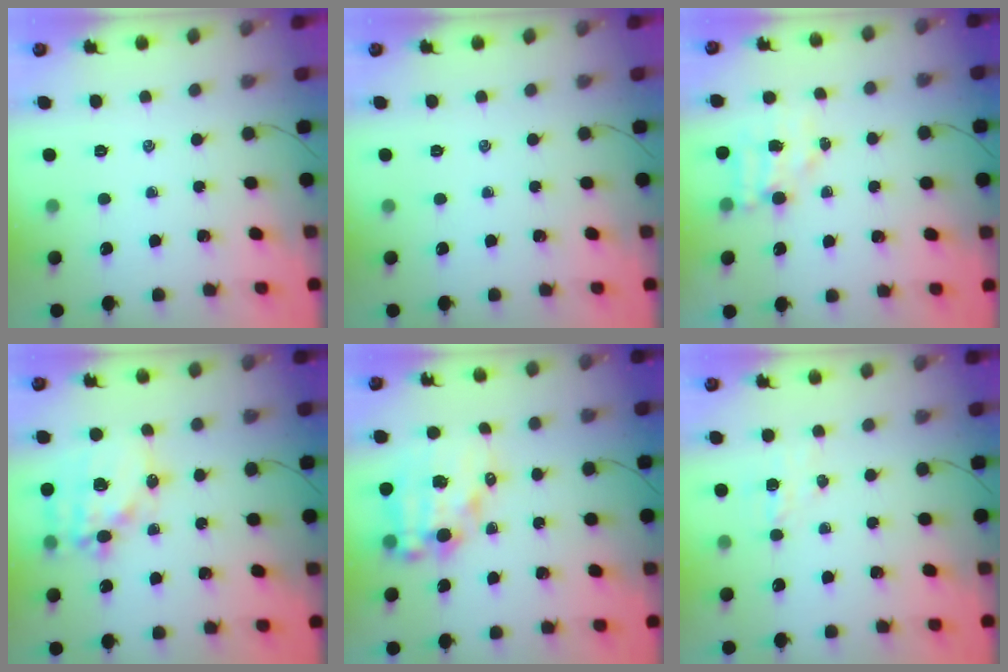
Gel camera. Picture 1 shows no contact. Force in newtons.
{"total": 0.0}
{"total": 4.9, "press": 4.9, "slide": 0.6}
{"total": 15.6, "press": 15.3, "slide": 3.2}
{"total": 12.3, "press": 12.0, "slide": 3.0}
{"total": 3.5, "press": 3.3, "slide": 1.1}